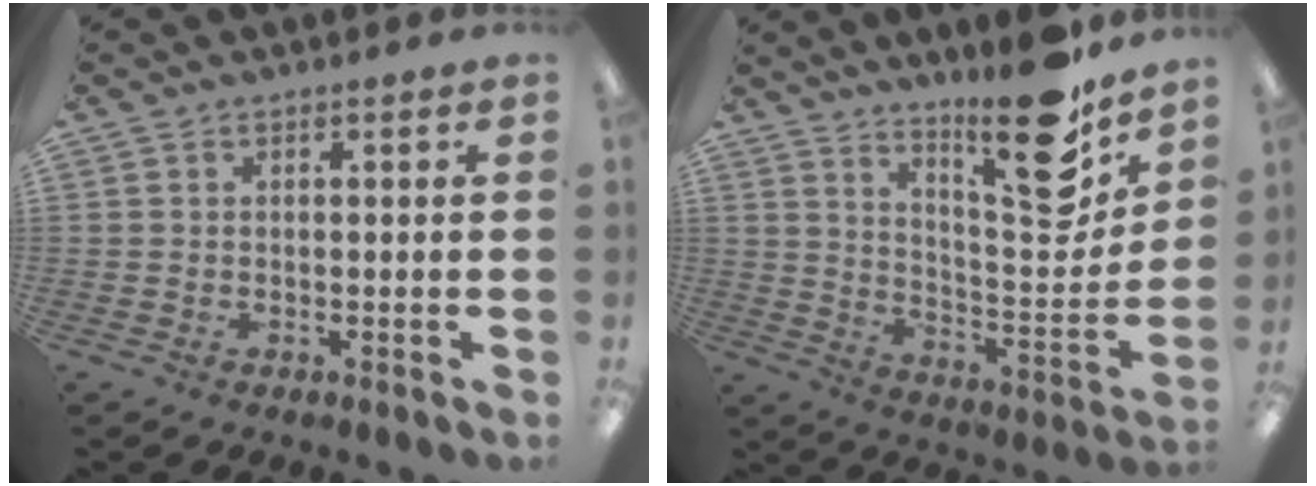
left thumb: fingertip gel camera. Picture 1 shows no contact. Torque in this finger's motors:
{"motor_torque": [0.40, 0.34, -0.04, -0.36, 0.06]}